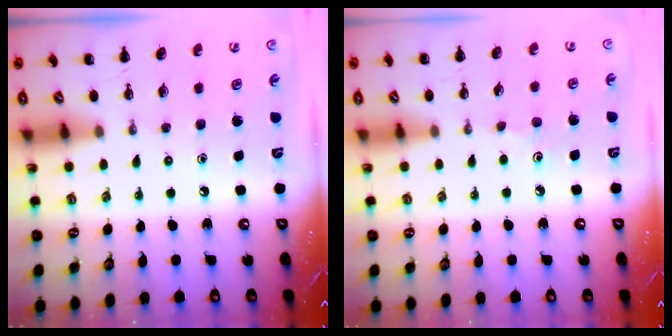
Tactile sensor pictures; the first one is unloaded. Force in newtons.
{"total": 3.7, "press": 3.5, "slide": 1.2}